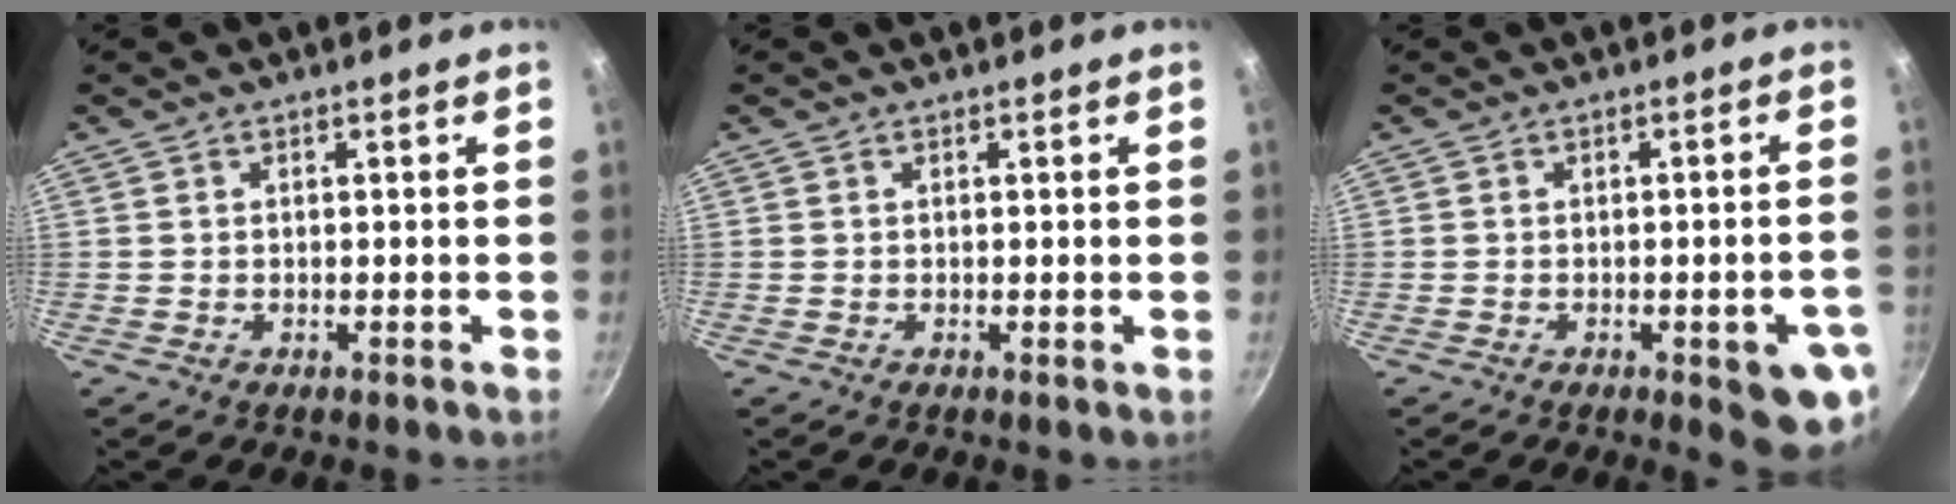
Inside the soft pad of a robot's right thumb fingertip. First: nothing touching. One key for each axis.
{"total": 0.0}
{"total": 8.9, "fx": -3.0, "fy": 2.8, "fz": 7.9, "tx": -0.071, "ty": 0.008, "tz": -0.035}